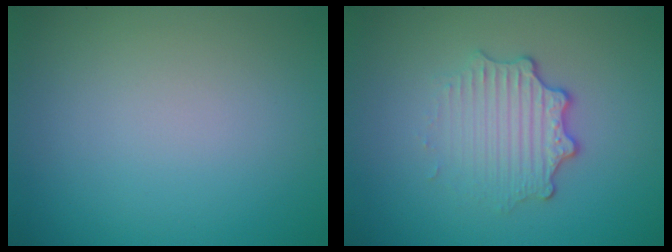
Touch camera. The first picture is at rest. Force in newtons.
{"total": 3.3, "press": 2.6, "slide": 2.0}